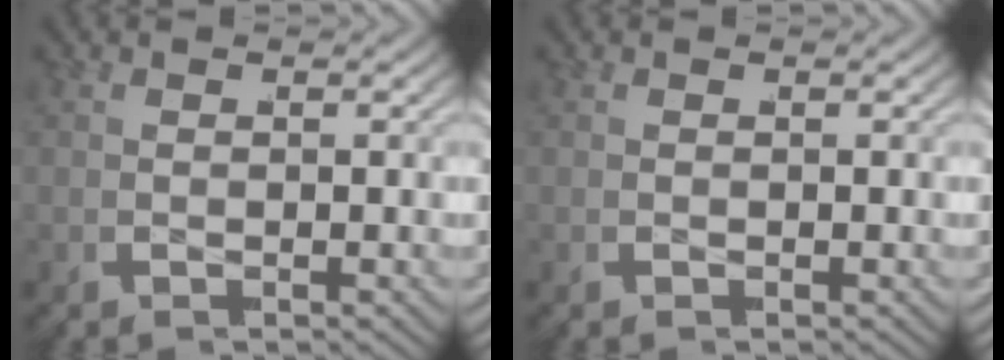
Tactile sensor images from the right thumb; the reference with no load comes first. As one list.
[{"total": 0.0}]